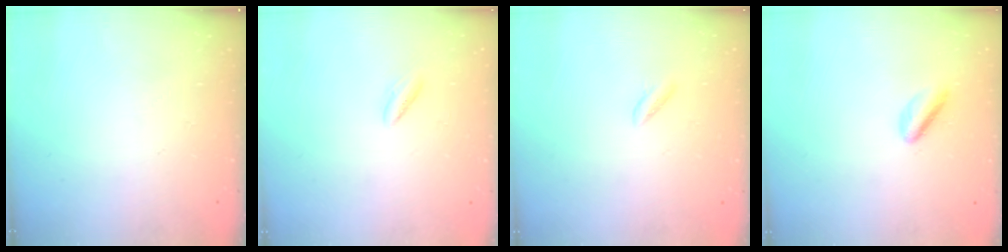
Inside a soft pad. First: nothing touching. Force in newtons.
{"total": 1.4, "press": 1.2, "slide": 0.7}
{"total": 2.1, "press": 2.0, "slide": 0.8}
{"total": 3.1, "press": 2.8, "slide": 1.3}